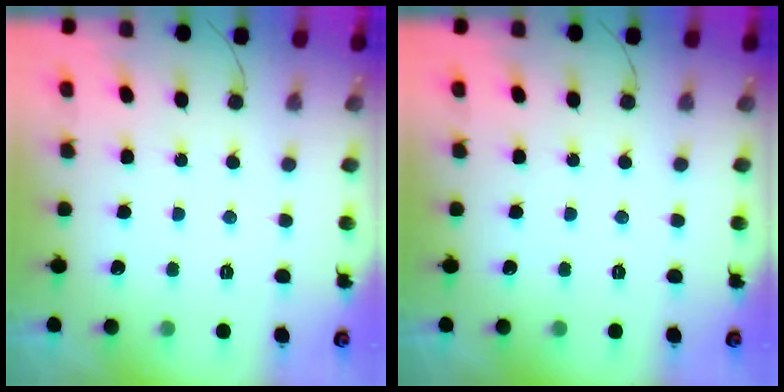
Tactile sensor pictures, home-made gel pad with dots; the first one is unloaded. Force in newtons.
{"total": 0.0}